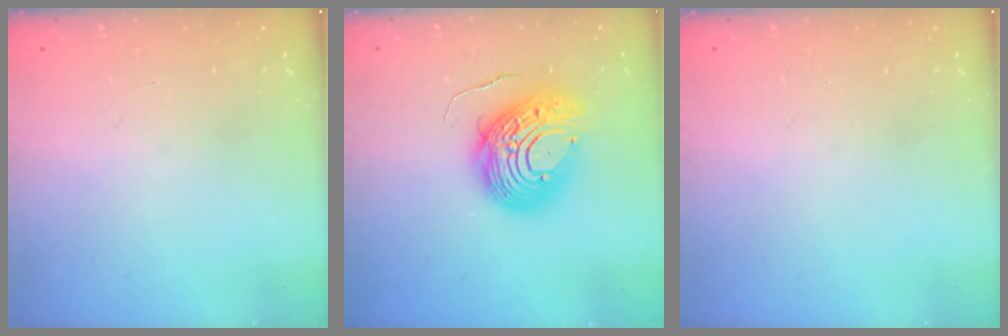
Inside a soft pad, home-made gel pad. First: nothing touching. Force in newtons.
{"total": 13.4, "press": 13.4, "slide": 1.2}
{"total": 0.0}